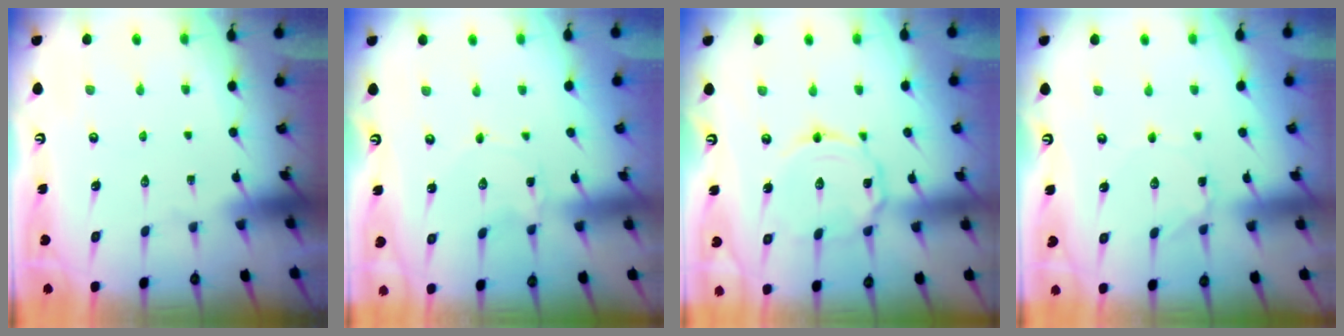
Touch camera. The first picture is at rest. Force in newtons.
{"total": 0.6, "press": 0.6, "slide": 0.1}
{"total": 7.1, "press": 7.0, "slide": 0.7}
{"total": 1.4, "press": 1.3, "slide": 0.1}